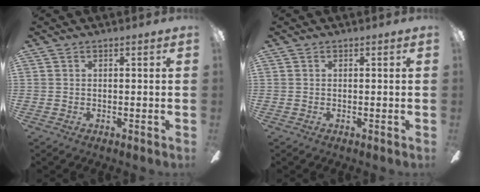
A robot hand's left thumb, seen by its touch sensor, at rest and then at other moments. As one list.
[{"total": 0.0}]